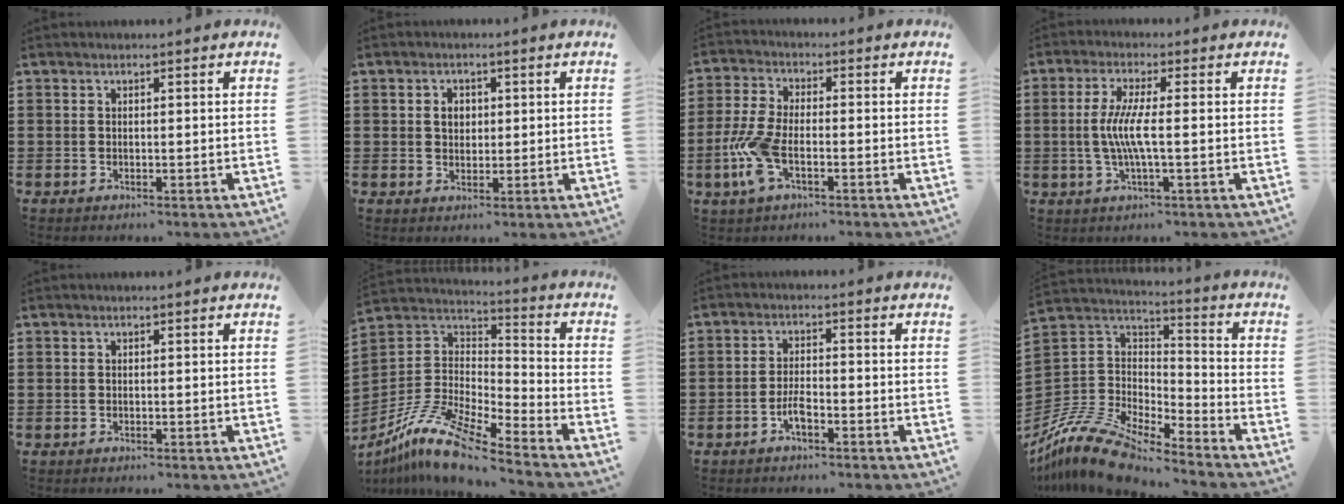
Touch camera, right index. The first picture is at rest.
{"total": 2.4, "force": [0.5, 1.8, 1.5], "torque": [-0.034, 0.010, 0.007]}
{"total": 7.3, "force": [-2.4, 3.1, 6.1], "torque": [-0.153, -0.015, -0.047]}
{"total": 5.6, "force": [-0.5, 0.5, 5.6], "torque": [-0.123, -0.012, -0.019]}
{"total": 0.0}
{"total": 11.9, "force": [-9.4, 2.3, 7.0], "torque": [-0.162, 0.011, -0.192]}
{"total": 3.2, "force": [-1.7, 1.0, 2.6], "torque": [-0.058, 0.000, -0.035]}
{"total": 11.9, "force": [-10.8, 2.8, 4.0], "torque": [-0.106, 0.017, -0.224]}